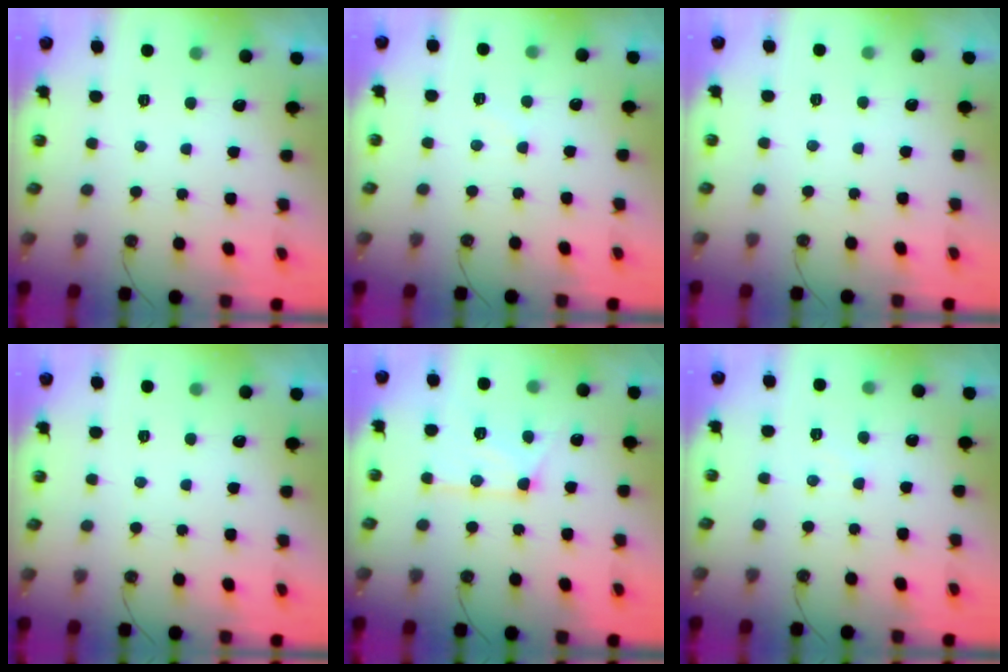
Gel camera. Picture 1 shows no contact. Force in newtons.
{"total": 5.2, "press": 5.2, "slide": 0.5}
{"total": 1.7, "press": 1.7, "slide": 0.3}
{"total": 0.0}
{"total": 13.6, "press": 13.5, "slide": 1.2}
{"total": 3.2, "press": 3.1, "slide": 0.5}